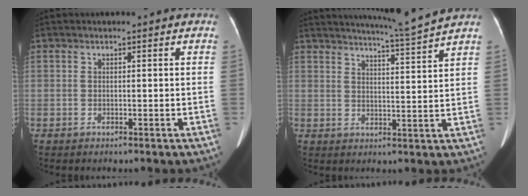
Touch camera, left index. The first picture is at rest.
{"total": 7.8, "force": [7.2, -2.4, 2.0], "torque": [-0.040, -0.025, 0.109]}